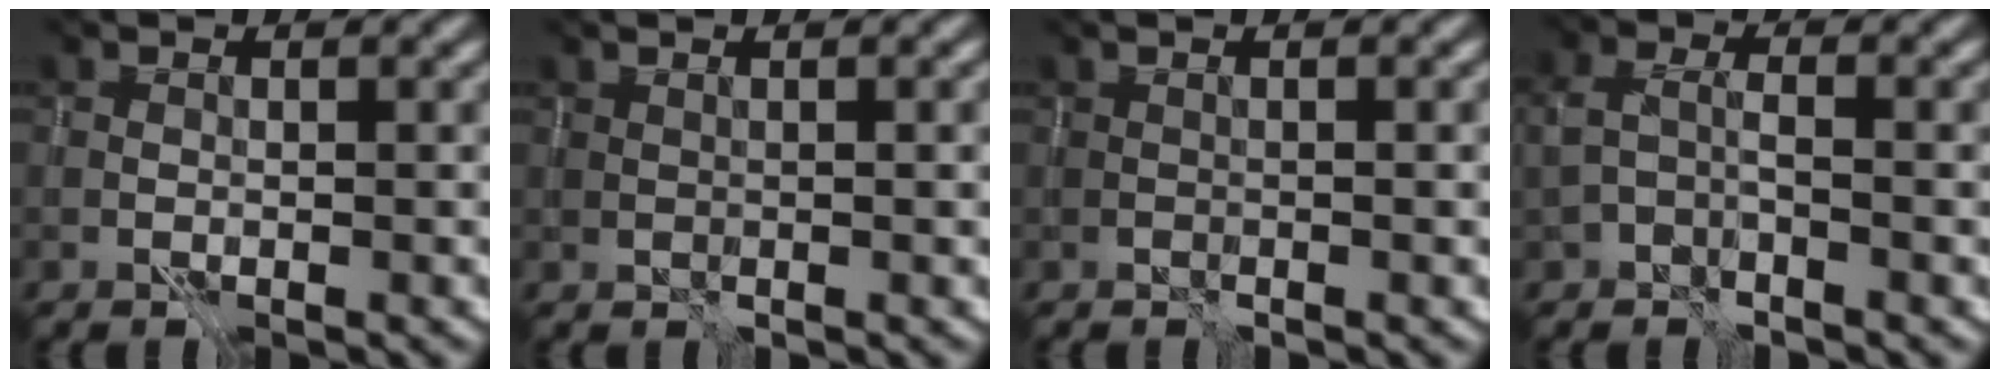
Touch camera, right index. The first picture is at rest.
{"total": 1.0, "force": [0.9, 0.2, -0.2], "torque": [-0.004, -0.004, 0.013]}
{"total": 0.0}
{"total": 1.8, "force": [-1.6, 0.2, 0.9], "torque": [-0.020, -0.001, -0.022]}